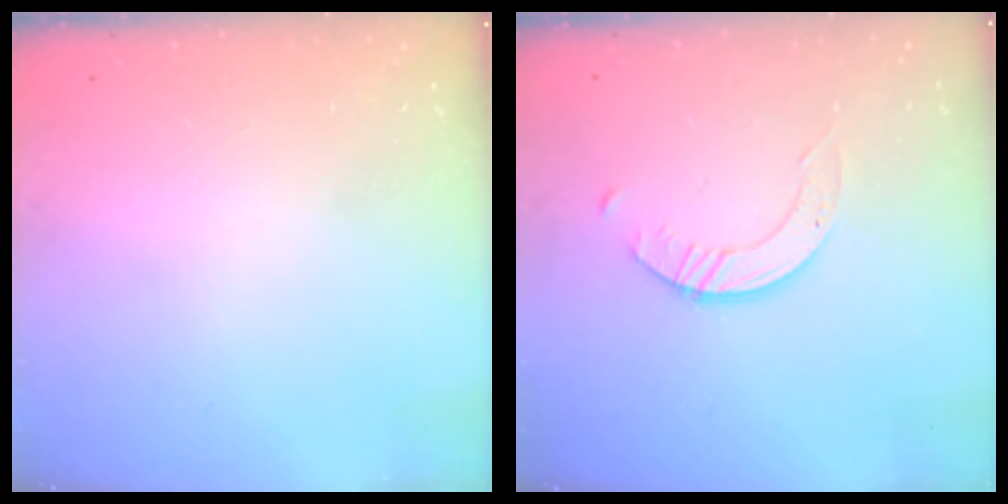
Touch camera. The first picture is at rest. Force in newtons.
{"total": 2.5, "press": 2.5, "slide": 0.3}